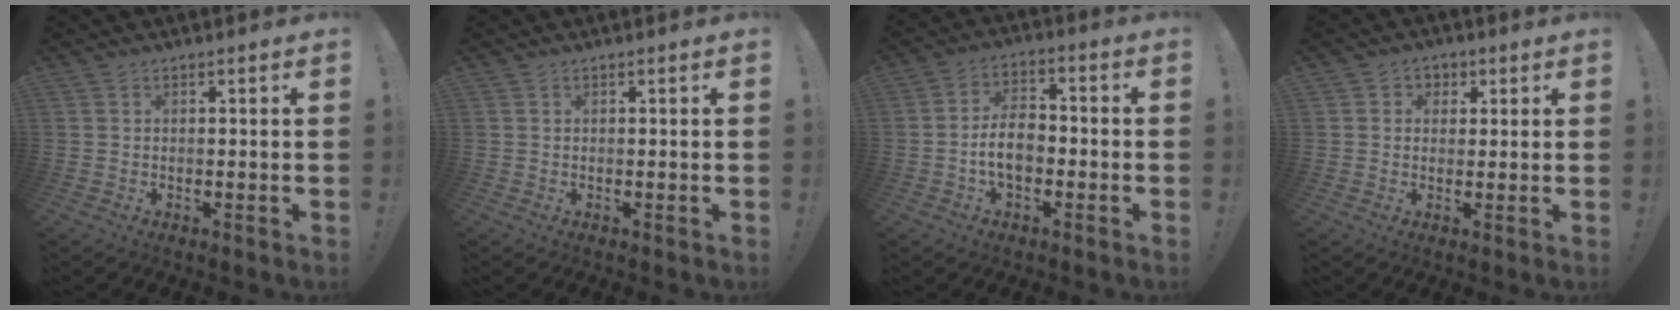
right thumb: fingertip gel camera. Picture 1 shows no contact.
{"total": 0.0}
{"total": 8.9, "force": [-2.4, 5.5, 6.6], "torque": [-0.121, 0.014, -0.042]}
{"total": 3.4, "force": [0.8, 3.2, 1.0], "torque": [-0.004, -0.002, 0.012]}